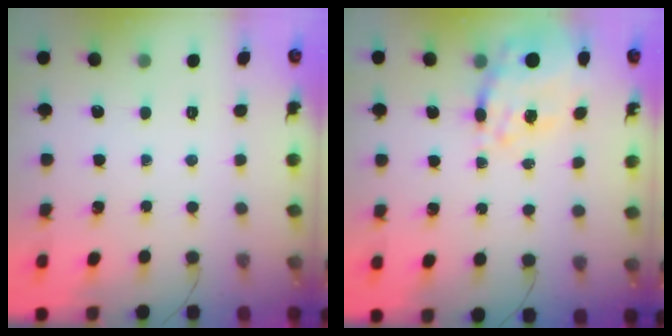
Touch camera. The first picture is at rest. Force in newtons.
{"total": 11.2, "press": 10.4, "slide": 4.3}